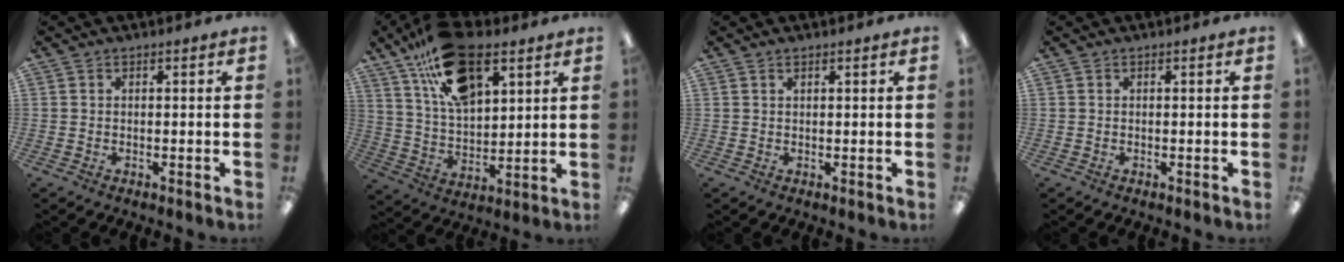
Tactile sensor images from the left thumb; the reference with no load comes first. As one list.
[{"total": 18.5, "force": [11.3, 9.2, 11.4], "torque": [-0.200, -0.042, 0.203]}, {"total": 0.9, "force": [0.6, 0.3, 0.5], "torque": [-0.012, 0.002, 0.011]}, {"total": 0.0}]